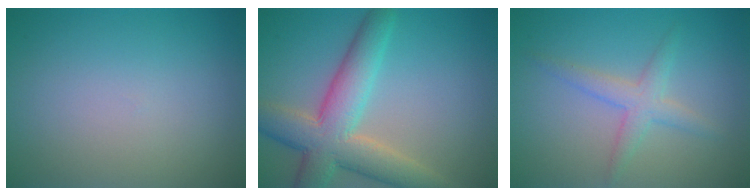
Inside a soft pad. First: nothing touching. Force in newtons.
{"total": 7.7, "press": 7.7, "slide": 0.5}
{"total": 2.5, "press": 2.5, "slide": 0.0}